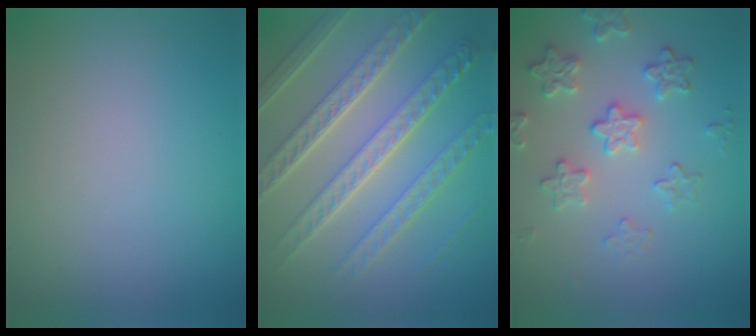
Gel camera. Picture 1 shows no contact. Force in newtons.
{"total": 8.4, "press": 6.1, "slide": 5.7}
{"total": 3.6, "press": 3.4, "slide": 1.2}